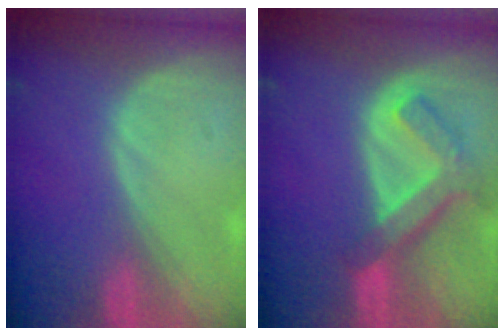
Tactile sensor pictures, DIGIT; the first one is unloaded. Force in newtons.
{"total": 7.5, "press": 6.5, "slide": 3.7}